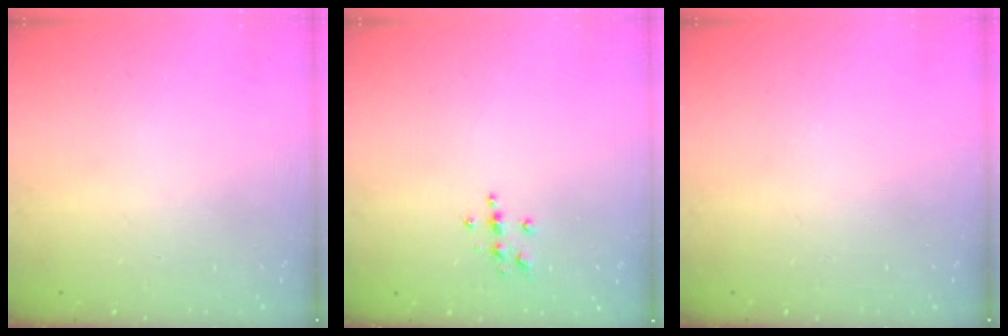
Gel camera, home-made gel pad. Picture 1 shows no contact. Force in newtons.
{"total": 3.6, "press": 3.6, "slide": 0.4}
{"total": 0.0}